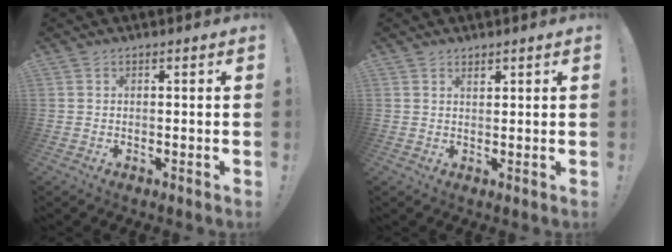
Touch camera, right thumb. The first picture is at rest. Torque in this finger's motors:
{"motor_torque": [-0.13, 0.27, 0.29, 0.15, -0.03]}